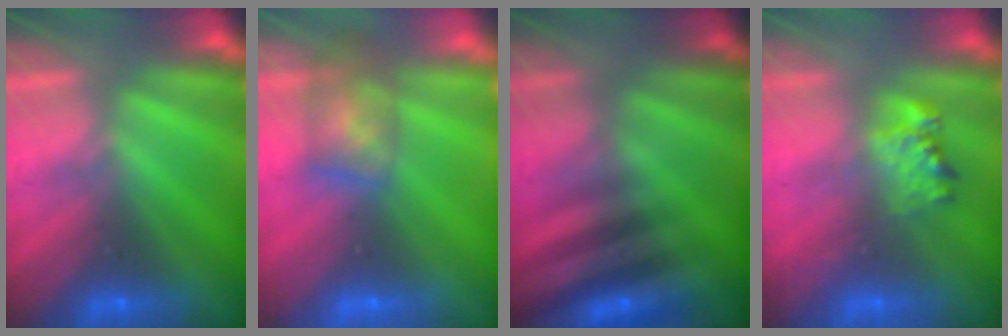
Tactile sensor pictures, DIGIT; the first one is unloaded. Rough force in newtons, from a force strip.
{"total": 7.6}
{"total": 3.0}
{"total": 2.3}